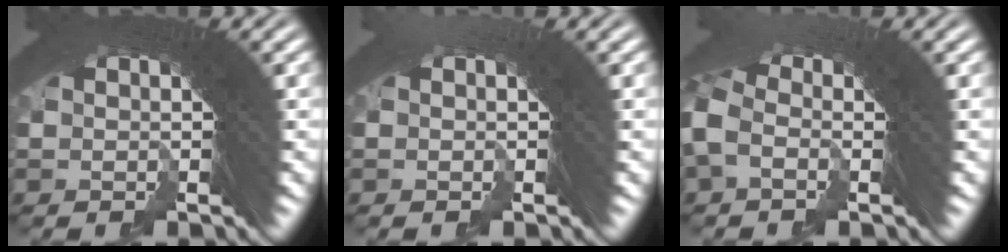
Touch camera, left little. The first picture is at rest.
{"total": 0.0}
{"total": 2.0, "force": [-0.5, 1.5, 1.1], "torque": [-0.025, 0.018, -0.023]}